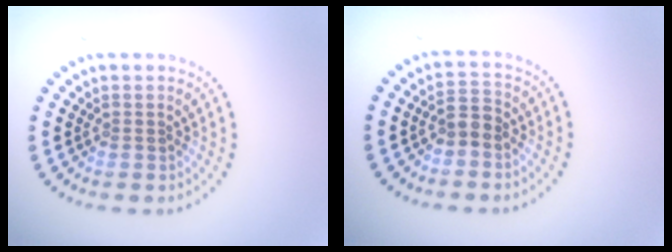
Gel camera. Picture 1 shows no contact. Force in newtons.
{"total": 1.6, "press": 1.5, "slide": 0.7}